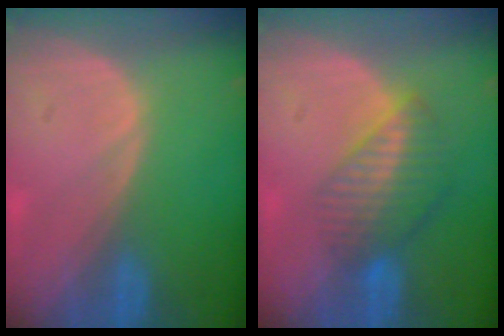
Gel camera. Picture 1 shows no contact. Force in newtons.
{"total": 7.0, "press": 6.1, "slide": 3.5}